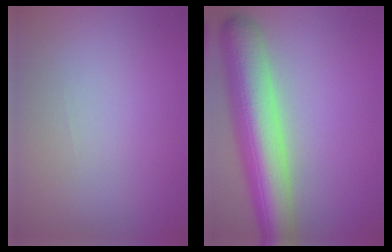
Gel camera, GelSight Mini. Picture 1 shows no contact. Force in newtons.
{"total": 9.9, "press": 9.9, "slide": 0.4}